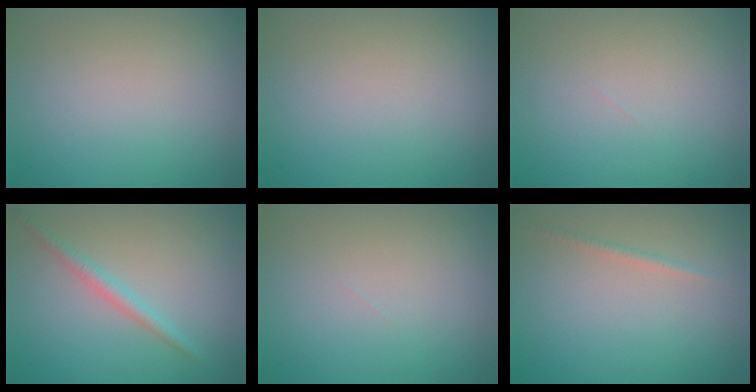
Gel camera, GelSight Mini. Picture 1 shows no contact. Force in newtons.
{"total": 0.0}
{"total": 0.0}
{"total": 1.6, "press": 1.6, "slide": 0.1}
{"total": 0.0}
{"total": 0.7, "press": 0.7, "slide": 0.1}